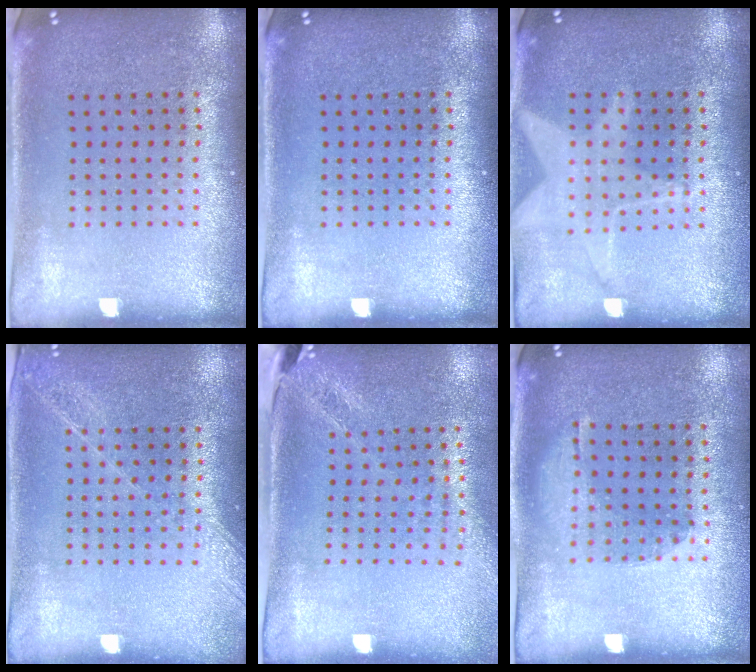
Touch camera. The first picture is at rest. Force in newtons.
{"total": 0.0}
{"total": 1.3, "press": 1.2, "slide": 0.4}
{"total": 1.3, "press": 1.3, "slide": 0.4}
{"total": 1.8, "press": 1.5, "slide": 1.1}
{"total": 1.2, "press": 0.8, "slide": 0.9}